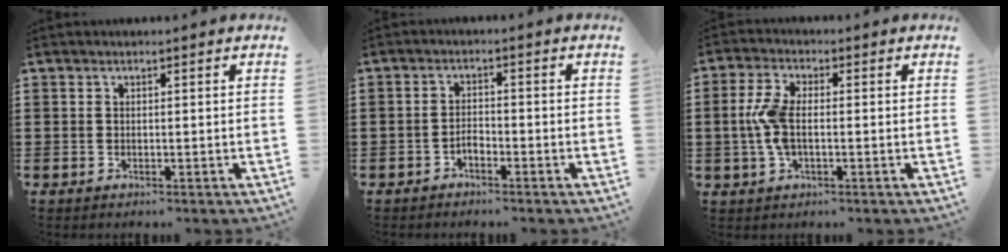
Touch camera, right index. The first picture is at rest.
{"total": 1.6, "force": [-1.3, 0.5, 0.9], "torque": [-0.021, 0.003, -0.026]}
{"total": 4.7, "force": [-0.2, 1.9, 4.2], "torque": [-0.109, -0.005, -0.015]}